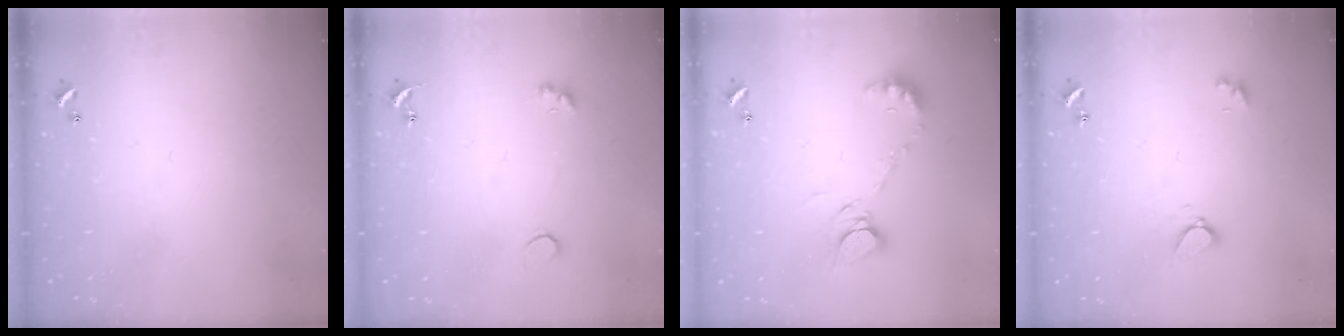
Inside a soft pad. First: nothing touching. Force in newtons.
{"total": 2.1, "press": 1.9, "slide": 1.0}
{"total": 9.7, "press": 9.6, "slide": 0.9}
{"total": 3.1, "press": 3.1, "slide": 0.3}